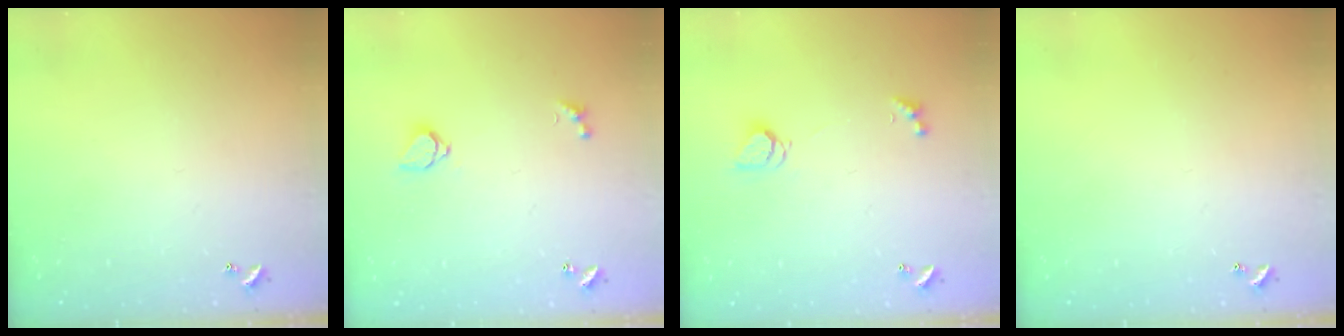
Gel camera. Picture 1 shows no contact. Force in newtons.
{"total": 1.5, "press": 1.4, "slide": 0.4}
{"total": 2.3, "press": 2.3, "slide": 0.3}
{"total": 0.0}